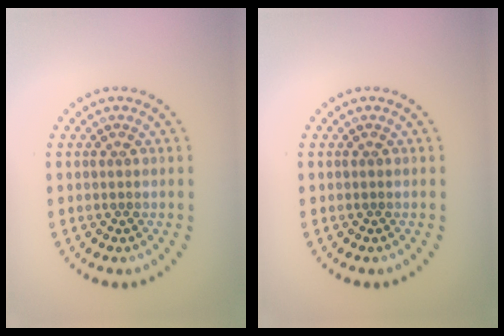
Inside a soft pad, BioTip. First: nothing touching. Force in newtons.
{"total": 0.0}